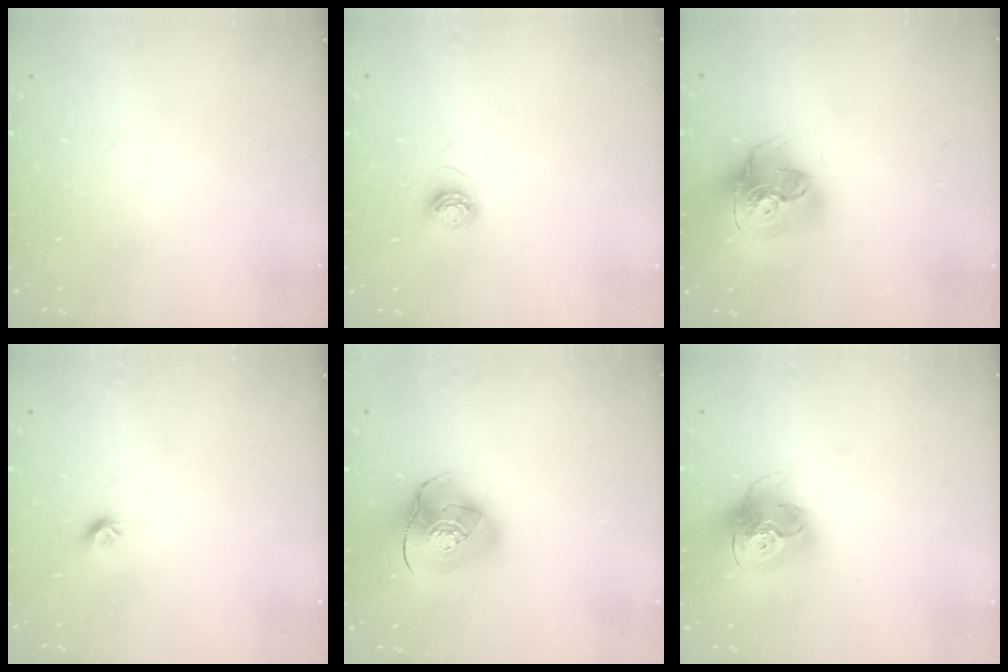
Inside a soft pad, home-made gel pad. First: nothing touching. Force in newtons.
{"total": 5.6, "press": 5.6, "slide": 0.3}
{"total": 20.5, "press": 20.4, "slide": 2.4}
{"total": 5.7, "press": 5.6, "slide": 0.8}
{"total": 14.3, "press": 14.2, "slide": 1.9}
{"total": 16.1, "press": 16.0, "slide": 1.6}